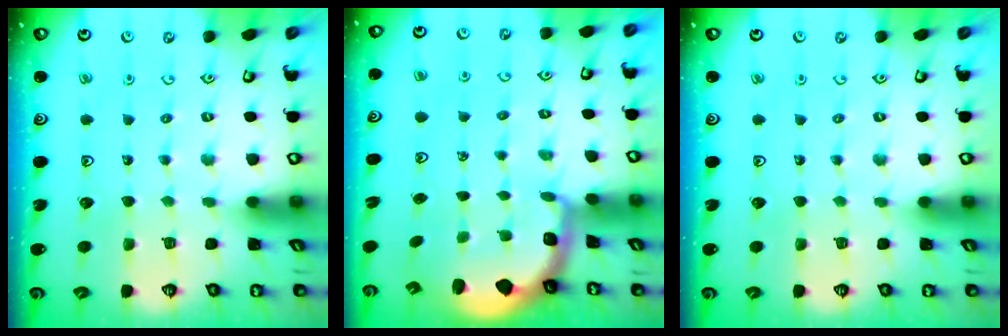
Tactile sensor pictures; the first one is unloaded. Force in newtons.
{"total": 2.4, "press": 1.1, "slide": 2.1}
{"total": 0.0}